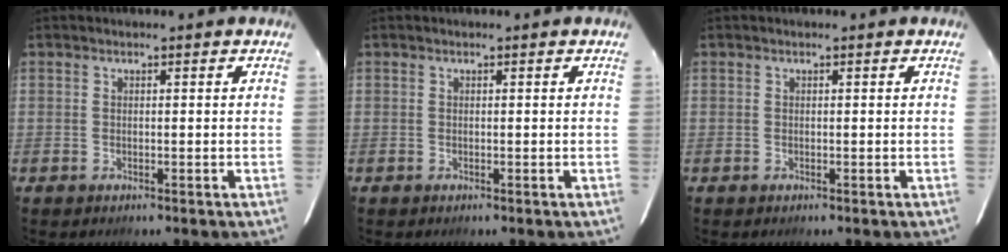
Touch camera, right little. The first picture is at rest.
{"total": 0.0}
{"total": 0.0}